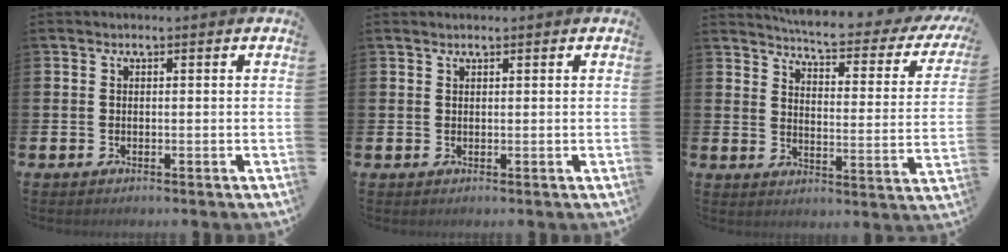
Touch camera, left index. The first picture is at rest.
{"total": 0.7, "force": [0.7, 0.2, 0.0], "torque": [0.003, 0.001, 0.012]}
{"total": 5.3, "force": [4.8, 0.4, 2.2], "torque": [-0.057, -0.042, 0.075]}